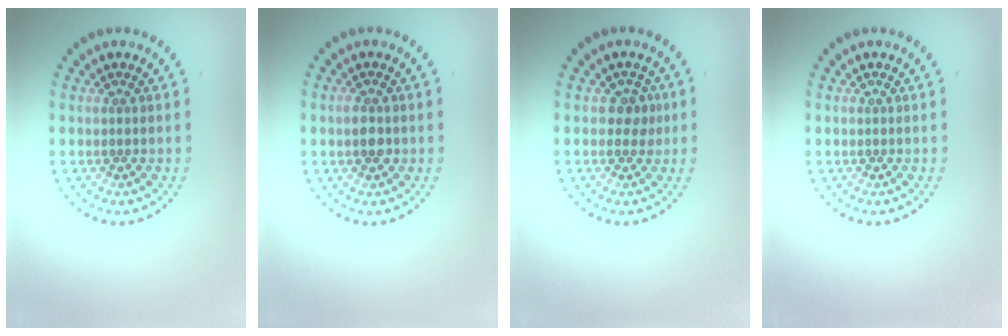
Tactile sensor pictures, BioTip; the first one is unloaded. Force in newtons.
{"total": 1.6, "press": 1.6, "slide": 0.1}
{"total": 1.7, "press": 1.5, "slide": 0.8}
{"total": 0.0}